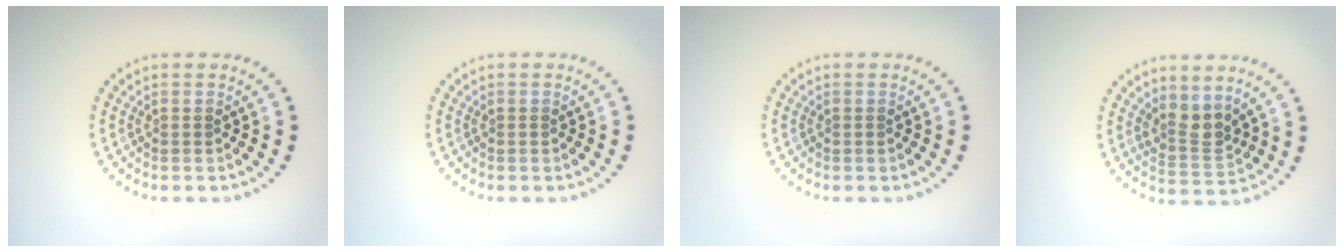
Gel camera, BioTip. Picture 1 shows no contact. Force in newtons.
{"total": 0.0}
{"total": 0.0}
{"total": 2.6, "press": 2.0, "slide": 1.6}